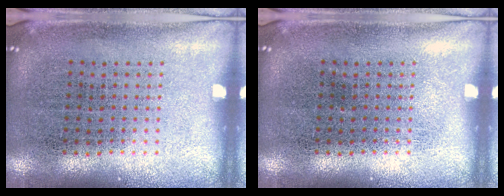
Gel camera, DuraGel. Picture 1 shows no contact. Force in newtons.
{"total": 0.0}